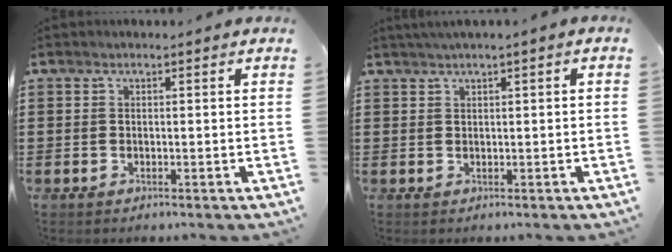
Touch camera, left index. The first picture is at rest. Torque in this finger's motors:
{"motor_torque": [0.72, -0.54, 0.30, 0.11]}